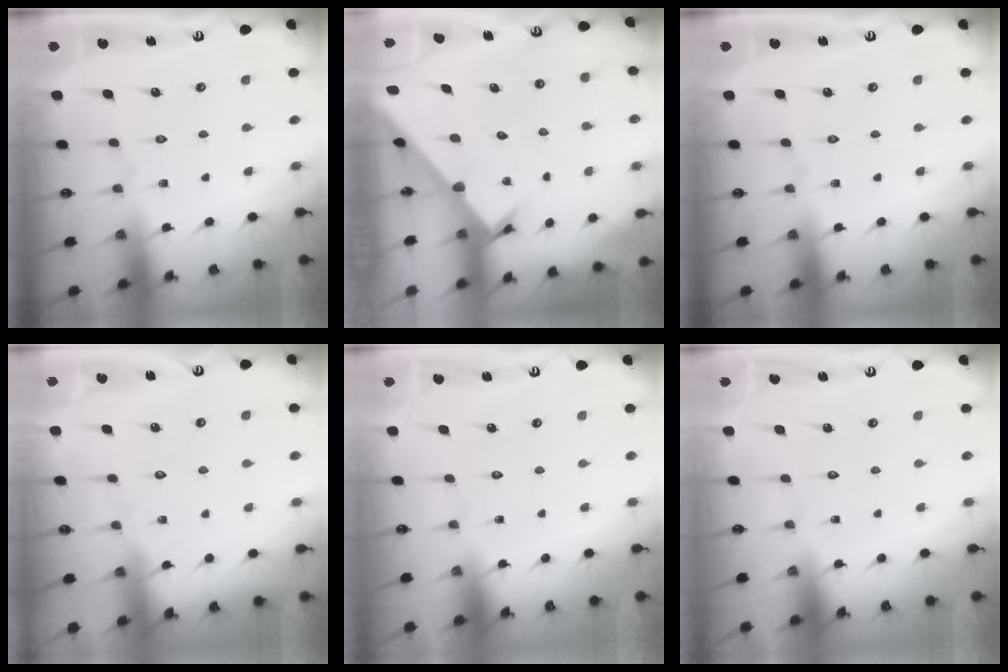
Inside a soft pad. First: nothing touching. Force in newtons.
{"total": 2.1, "press": 2.1, "slide": 0.2}
{"total": 0.0}
{"total": 5.2, "press": 5.2, "slide": 0.6}
{"total": 1.7, "press": 1.7, "slide": 0.1}
{"total": 1.6, "press": 1.6, "slide": 0.1}